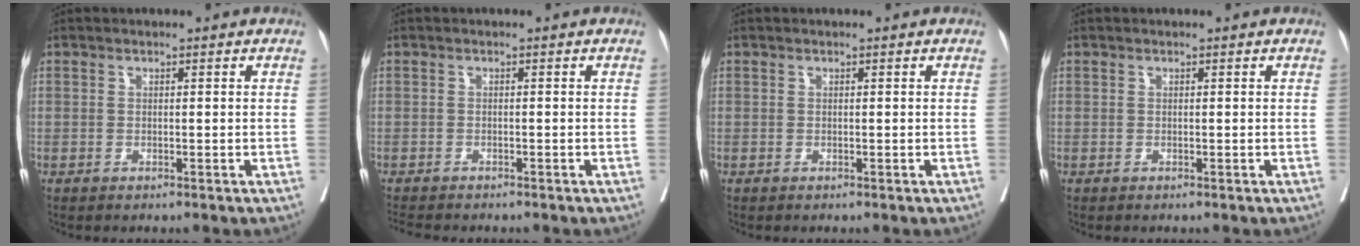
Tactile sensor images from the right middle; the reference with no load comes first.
{"total": 3.9, "force": [-3.5, 0.7, 1.5], "torque": [-0.022, -0.009, -0.055]}
{"total": 0.0}
{"total": 0.0}